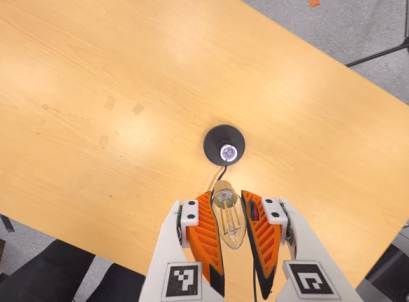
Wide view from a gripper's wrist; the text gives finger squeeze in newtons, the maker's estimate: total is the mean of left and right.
{"total": 22.9, "left": 25.2, "right": 20.5}